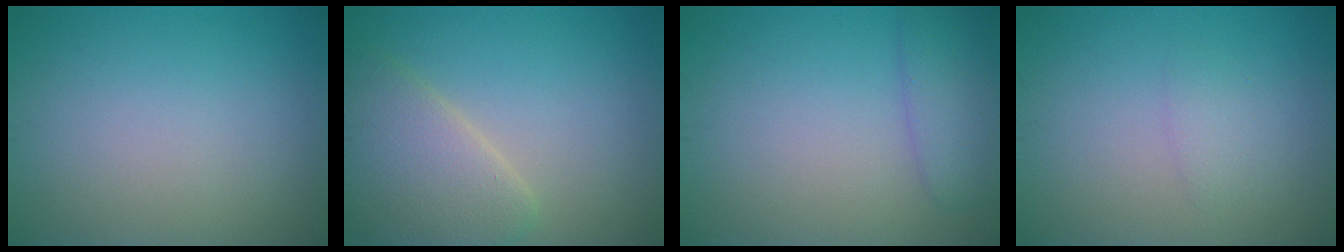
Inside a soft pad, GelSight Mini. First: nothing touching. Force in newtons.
{"total": 5.1, "press": 5.1, "slide": 0.6}
{"total": 2.9, "press": 2.9, "slide": 0.3}
{"total": 1.2, "press": 1.2, "slide": 0.2}